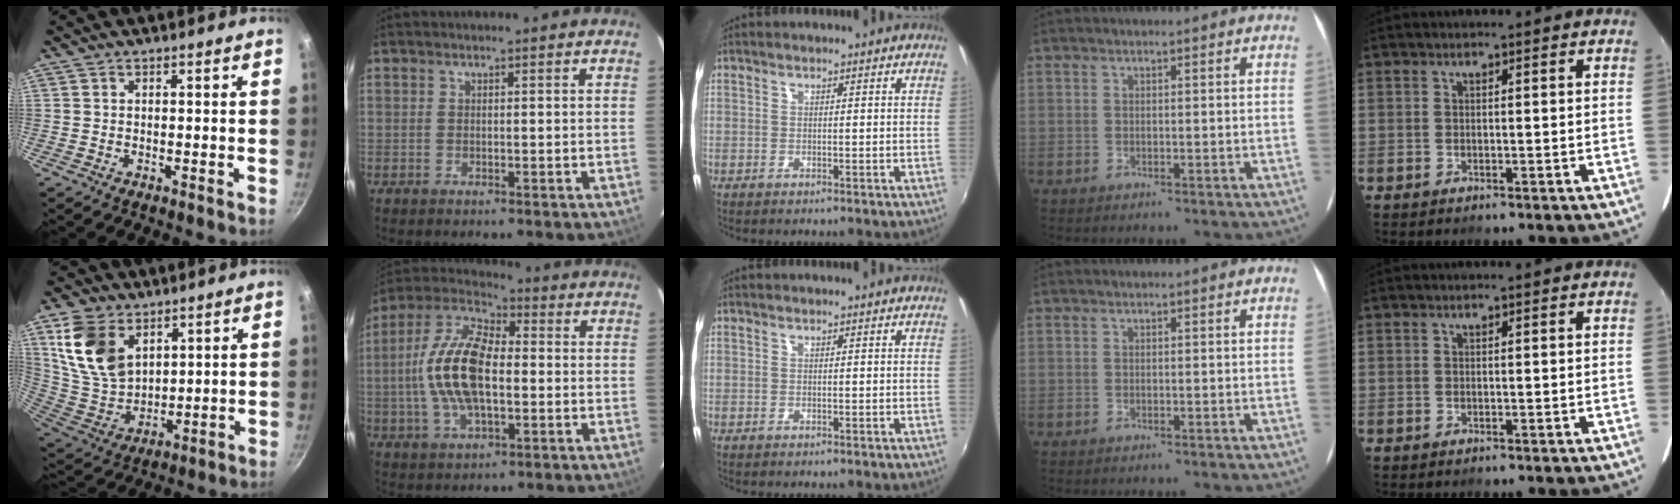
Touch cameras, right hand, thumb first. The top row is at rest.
{"thumb": {"total": 14.8, "force": [6.9, 9.6, 9.0], "torque": [-0.158, -0.032, 0.151]}, "index": {"total": 16.2, "force": [-0.9, 7.7, 14.3], "torque": [-0.291, 0.013, -0.023]}}